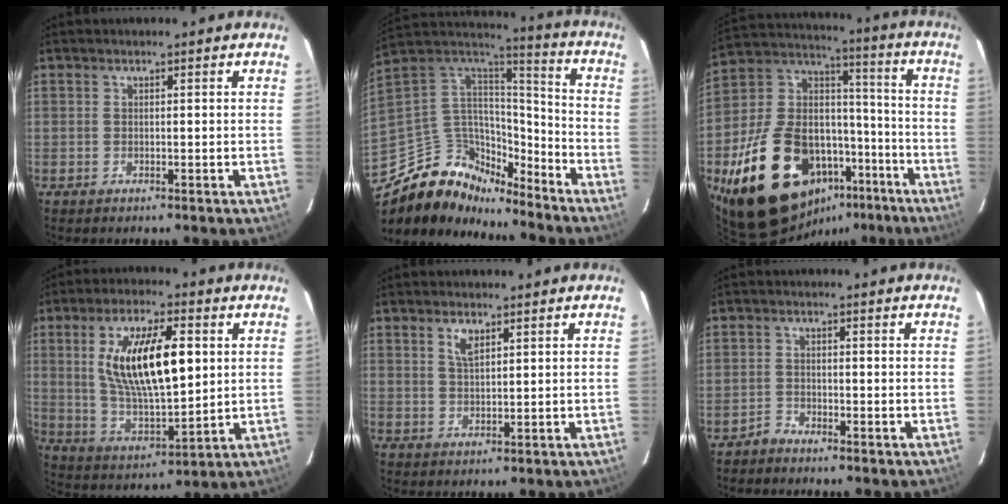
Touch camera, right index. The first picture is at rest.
{"total": 16.8, "force": [-12.8, 9.2, 5.8], "torque": [-0.142, 0.033, -0.221]}
{"total": 27.6, "force": [-13.8, 16.7, 17.0], "torque": [-0.343, 0.029, -0.201]}
{"total": 18.0, "force": [4.0, 6.6, 16.2], "torque": [-0.293, 0.004, 0.084]}
{"total": 3.1, "force": [1.7, 1.2, 2.2], "torque": [-0.040, 0.001, 0.034]}
{"total": 1.8, "force": [-1.7, 0.6, -0.3], "torque": [0.004, 0.005, -0.035]}